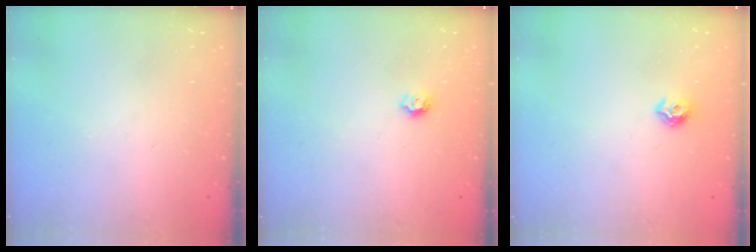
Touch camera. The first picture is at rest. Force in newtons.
{"total": 5.5, "press": 5.5, "slide": 0.5}
{"total": 6.9, "press": 6.8, "slide": 0.9}